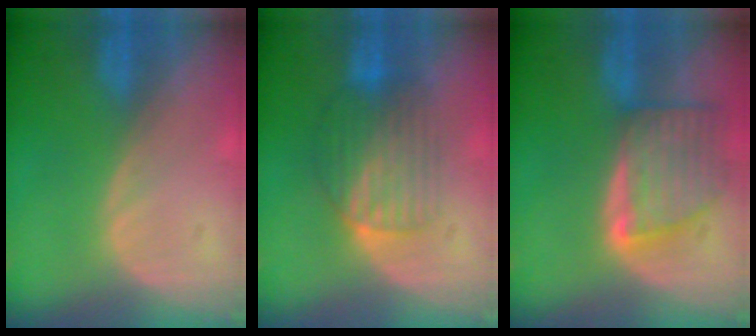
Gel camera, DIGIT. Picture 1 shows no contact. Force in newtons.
{"total": 6.3, "press": 6.2, "slide": 1.1}
{"total": 8.1, "press": 7.3, "slide": 3.5}